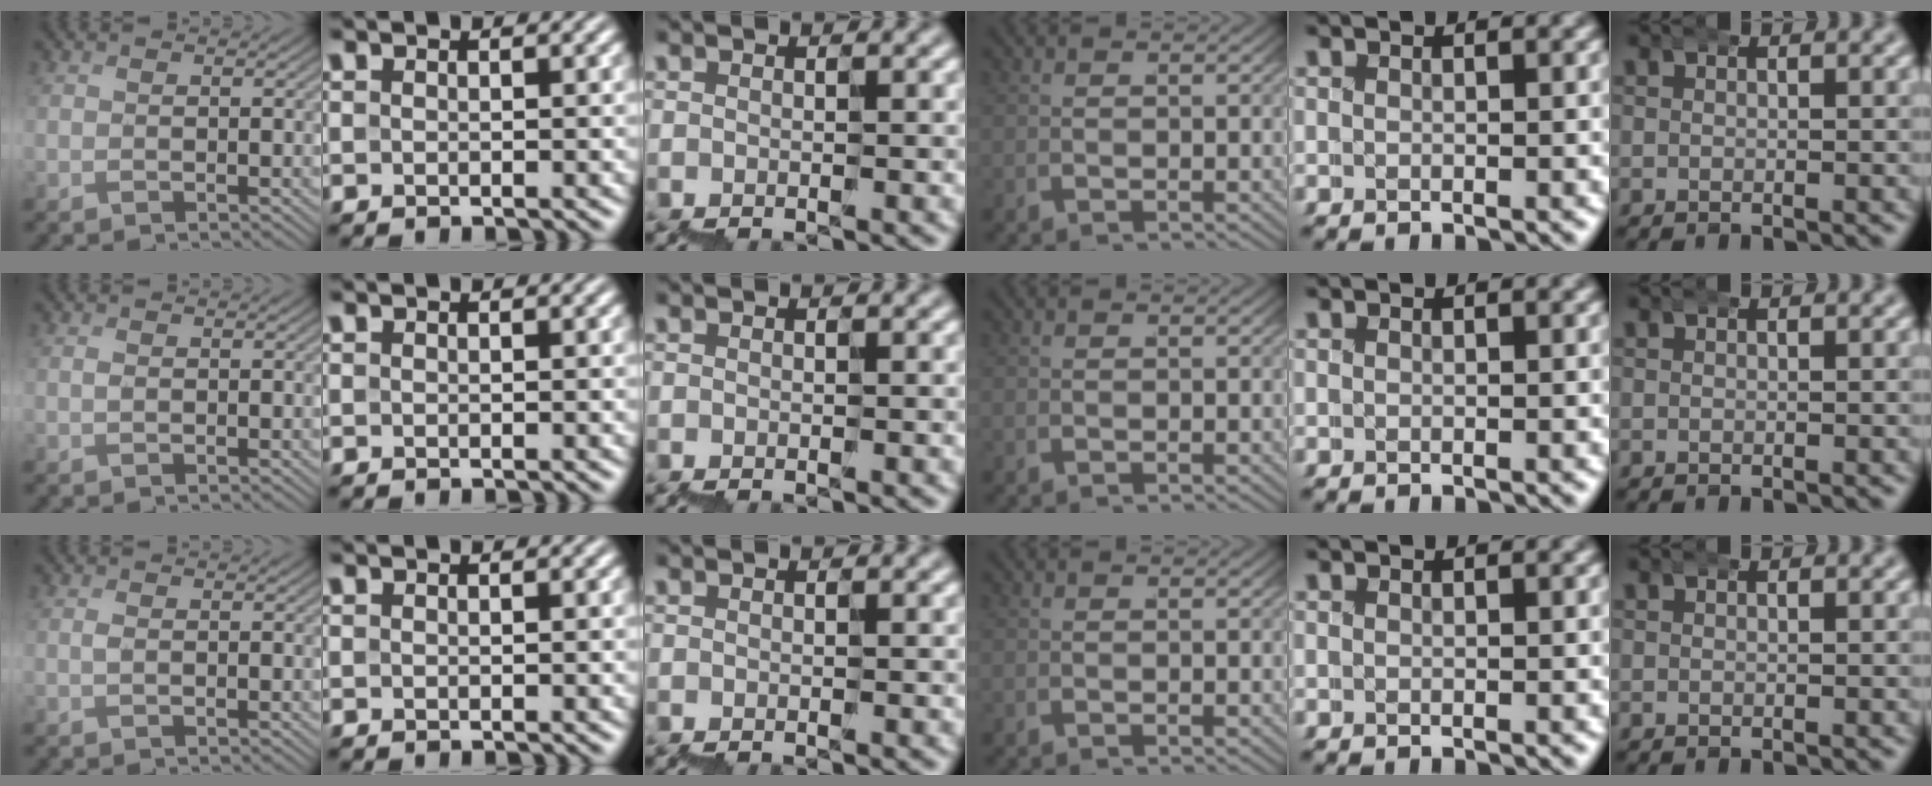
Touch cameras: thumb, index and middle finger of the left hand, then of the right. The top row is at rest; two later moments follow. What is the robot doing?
{"motion": "wrap", "object": "belt"}